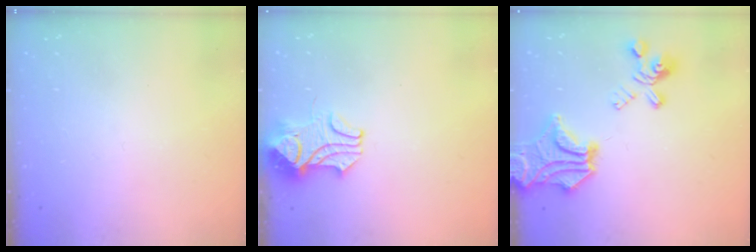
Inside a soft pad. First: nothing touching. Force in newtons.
{"total": 2.4, "press": 2.2, "slide": 1.0}
{"total": 12.5, "press": 12.1, "slide": 3.1}